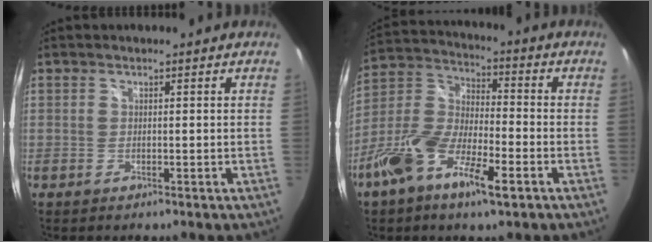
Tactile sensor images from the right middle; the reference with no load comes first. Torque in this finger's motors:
{"motor_torque": [1.11, -1.03, 0.27, 0.21]}